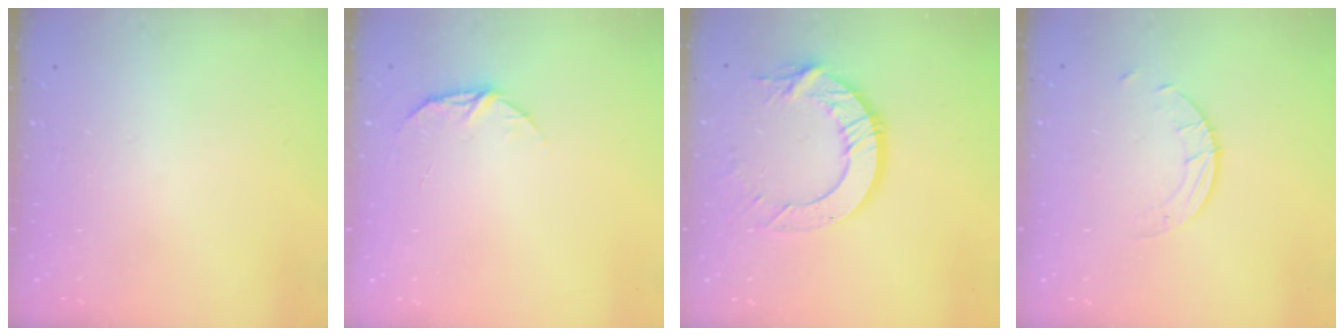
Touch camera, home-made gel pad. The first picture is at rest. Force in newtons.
{"total": 6.6, "press": 6.5, "slide": 0.6}
{"total": 12.6, "press": 12.6, "slide": 1.1}
{"total": 2.6, "press": 2.6, "slide": 0.2}